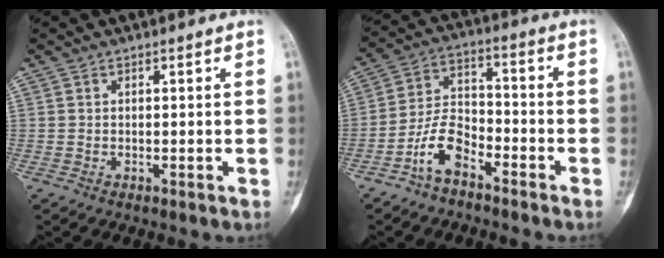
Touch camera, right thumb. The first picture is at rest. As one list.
[{"total": 8.4, "force": [-5.2, 4.3, 5.1], "torque": [-0.096, 0.049, -0.108]}]